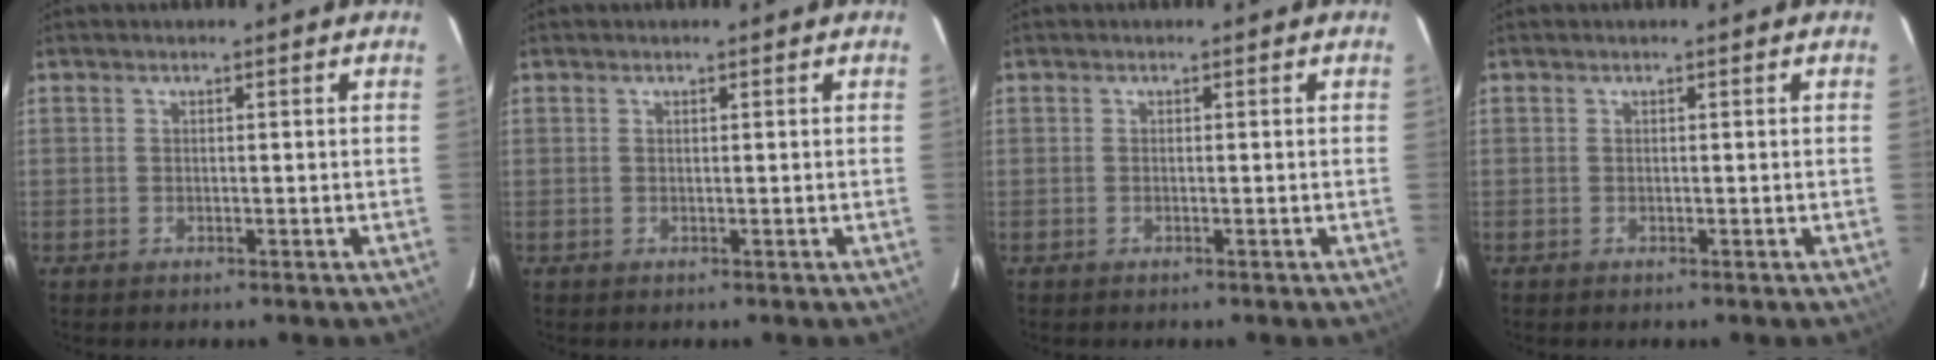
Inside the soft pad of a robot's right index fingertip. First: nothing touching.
{"total": 0.0}
{"total": 0.0}
{"total": 0.0}